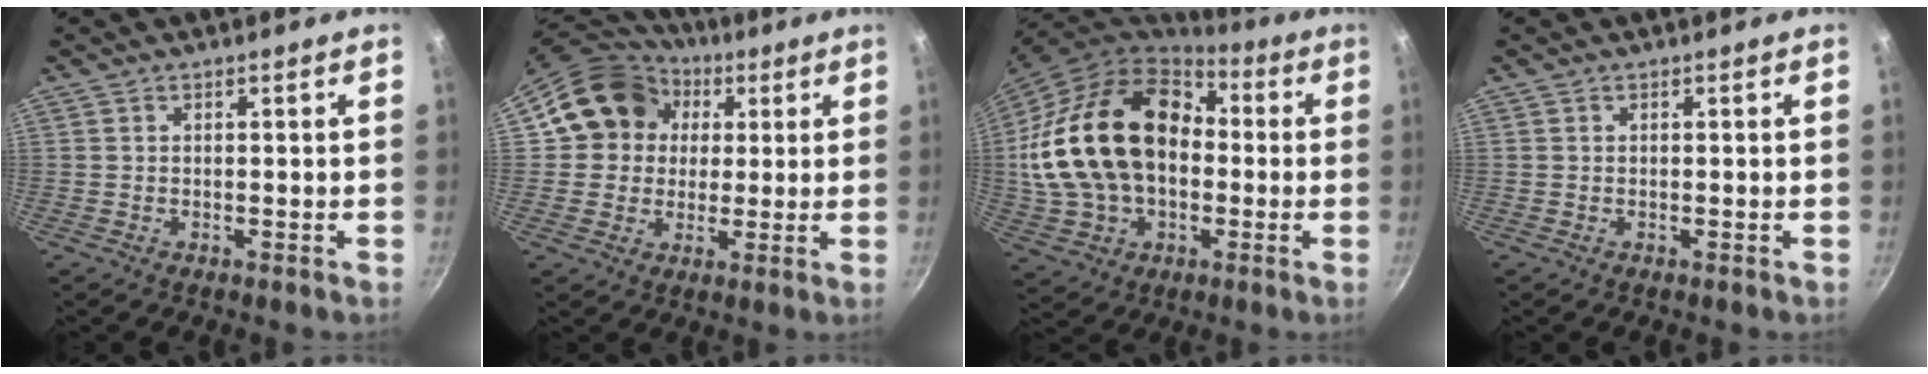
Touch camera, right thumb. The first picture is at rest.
{"total": 14.8, "force": [3.4, 13.1, 6.0], "torque": [-0.077, 0.023, 0.044]}
{"total": 26.1, "force": [1.0, 18.1, 18.8], "torque": [-0.348, 0.047, 0.025]}
{"total": 0.0}